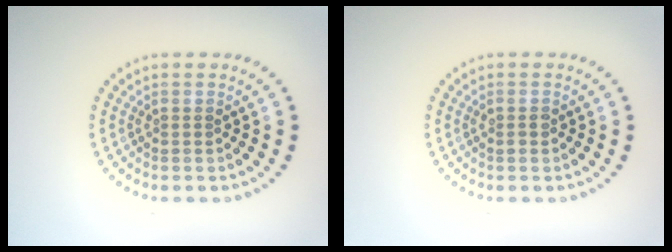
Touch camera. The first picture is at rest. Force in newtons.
{"total": 0.8, "press": 0.7, "slide": 0.3}